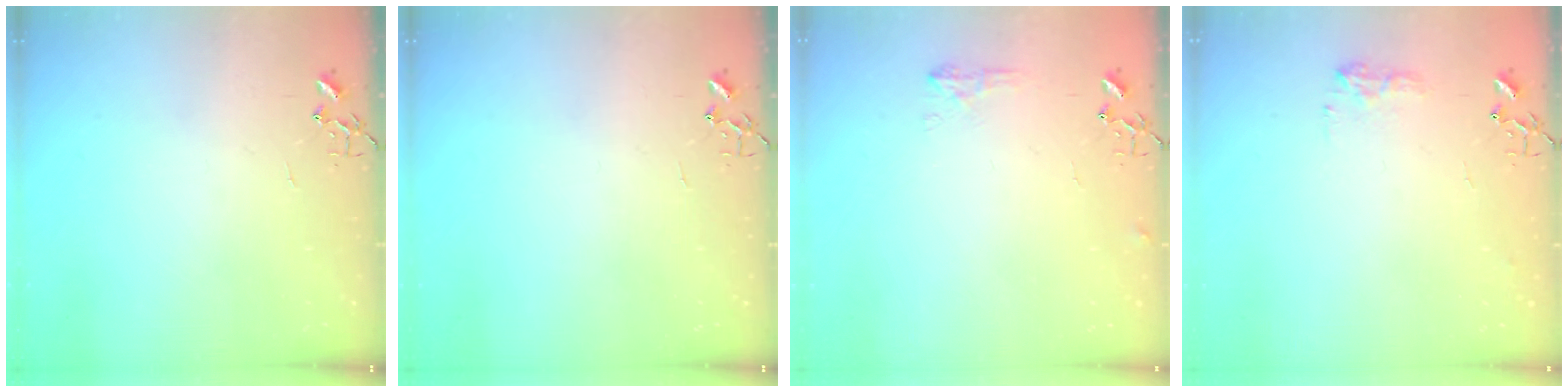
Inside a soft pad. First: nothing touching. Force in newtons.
{"total": 0.0}
{"total": 6.4, "press": 6.3, "slide": 0.8}
{"total": 7.8, "press": 7.8, "slide": 0.1}